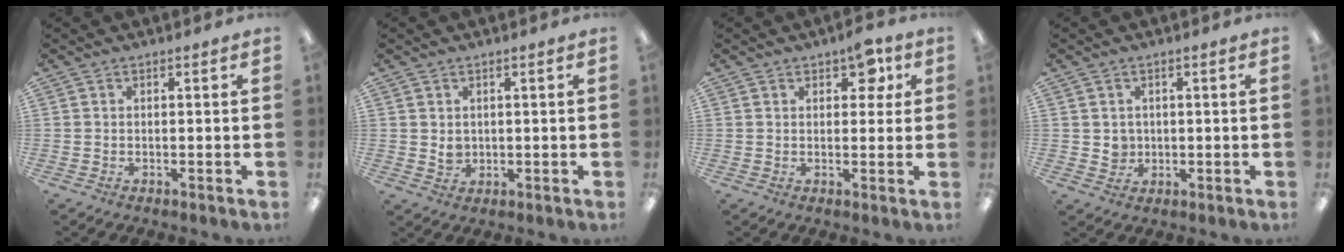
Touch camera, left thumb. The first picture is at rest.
{"total": 2.2, "force": [0.8, 1.9, 0.9], "torque": [-0.003, -0.004, 0.011]}
{"total": 5.9, "force": [3.1, 3.2, 3.9], "torque": [-0.034, -0.008, 0.047]}
{"total": 2.9, "force": [0.6, 2.8, 0.5], "torque": [0.001, -0.003, 0.008]}